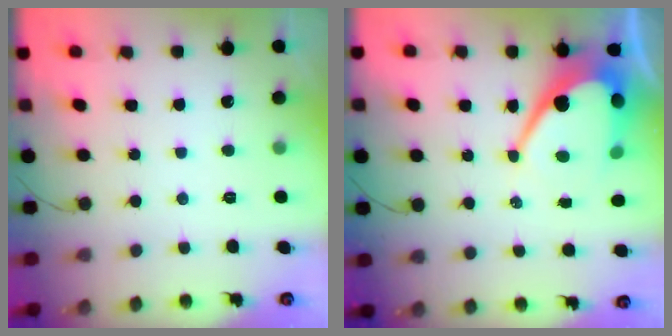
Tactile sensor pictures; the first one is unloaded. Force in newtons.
{"total": 13.4, "press": 13.4, "slide": 1.3}